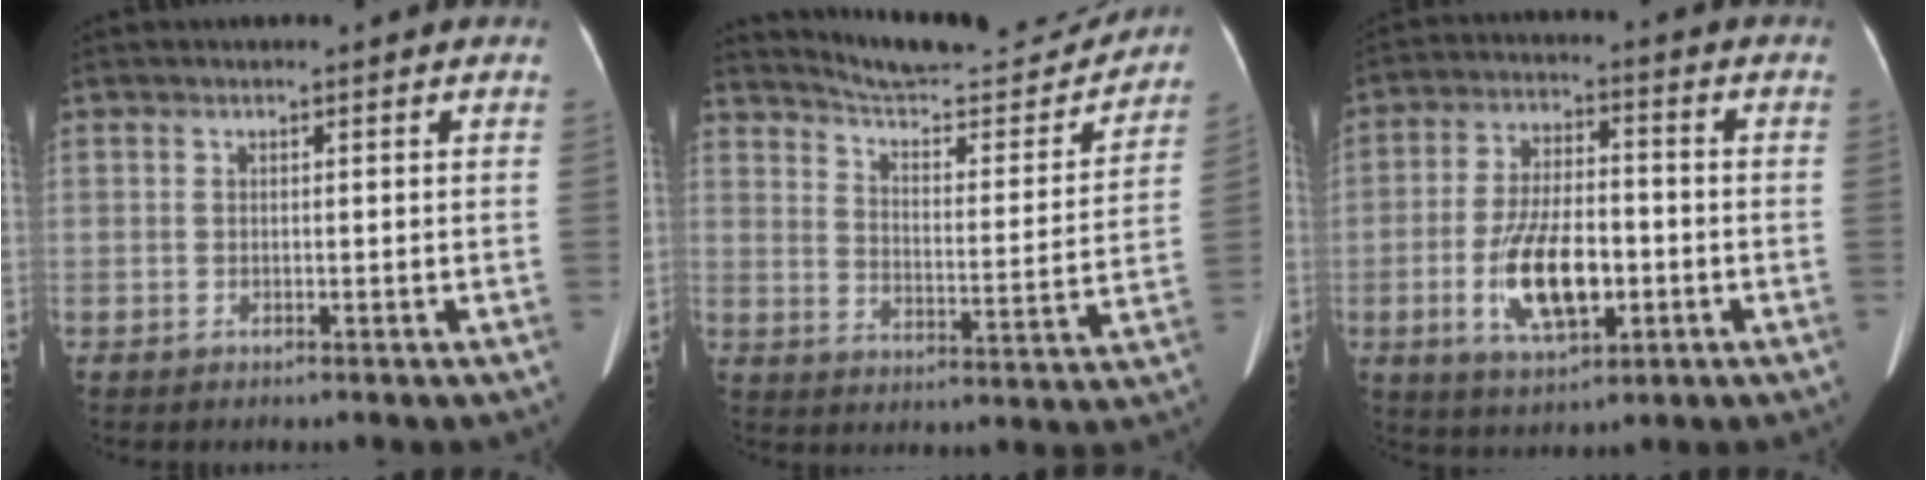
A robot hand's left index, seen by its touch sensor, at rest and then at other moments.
{"total": 18.9, "force": [18.2, 1.9, 4.8], "torque": [-0.073, -0.039, 0.250]}
{"total": 11.6, "force": [-3.1, 4.8, 10.1], "torque": [-0.199, 0.001, -0.051]}